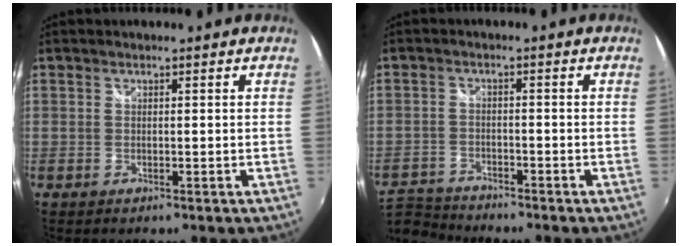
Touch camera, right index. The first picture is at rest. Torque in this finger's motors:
{"motor_torque": [-2.08, -0.06, -1.05, -0.21]}